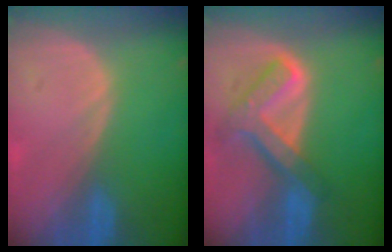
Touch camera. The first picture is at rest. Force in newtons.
{"total": 7.7, "press": 6.5, "slide": 4.2}